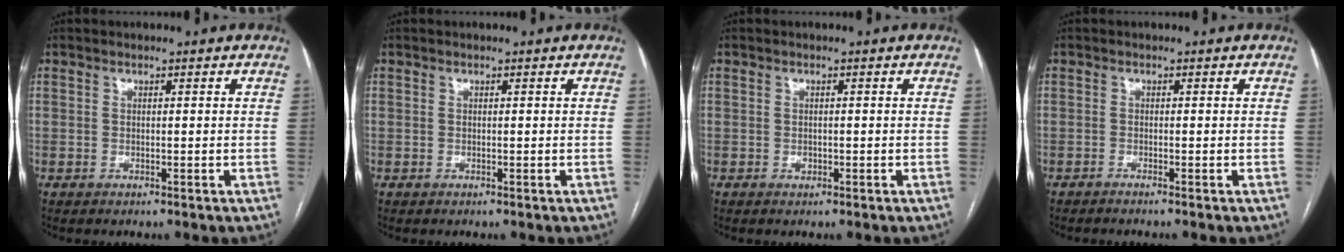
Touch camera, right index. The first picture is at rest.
{"total": 0.0}
{"total": 0.9, "force": [-0.3, 0.7, 0.5], "torque": [-0.009, 0.001, -0.003]}
{"total": 1.6, "force": [-1.4, -0.4, 0.7], "torque": [-0.005, 0.005, -0.019]}